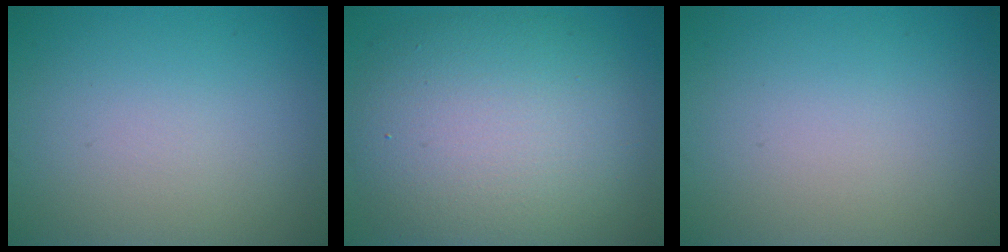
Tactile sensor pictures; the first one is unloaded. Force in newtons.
{"total": 10.5, "press": 10.5, "slide": 0.5}
{"total": 0.0}